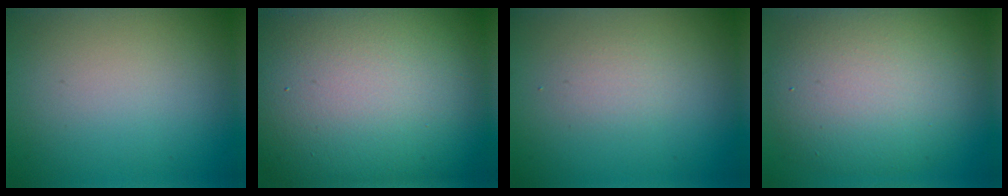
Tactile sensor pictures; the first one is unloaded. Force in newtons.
{"total": 21.6, "press": 21.6, "slide": 0.7}
{"total": 1.4, "press": 1.3, "slide": 0.1}
{"total": 9.0, "press": 9.0, "slide": 0.5}